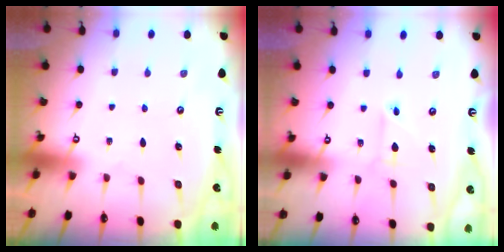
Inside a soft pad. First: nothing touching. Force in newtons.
{"total": 3.0, "press": 3.0, "slide": 0.3}